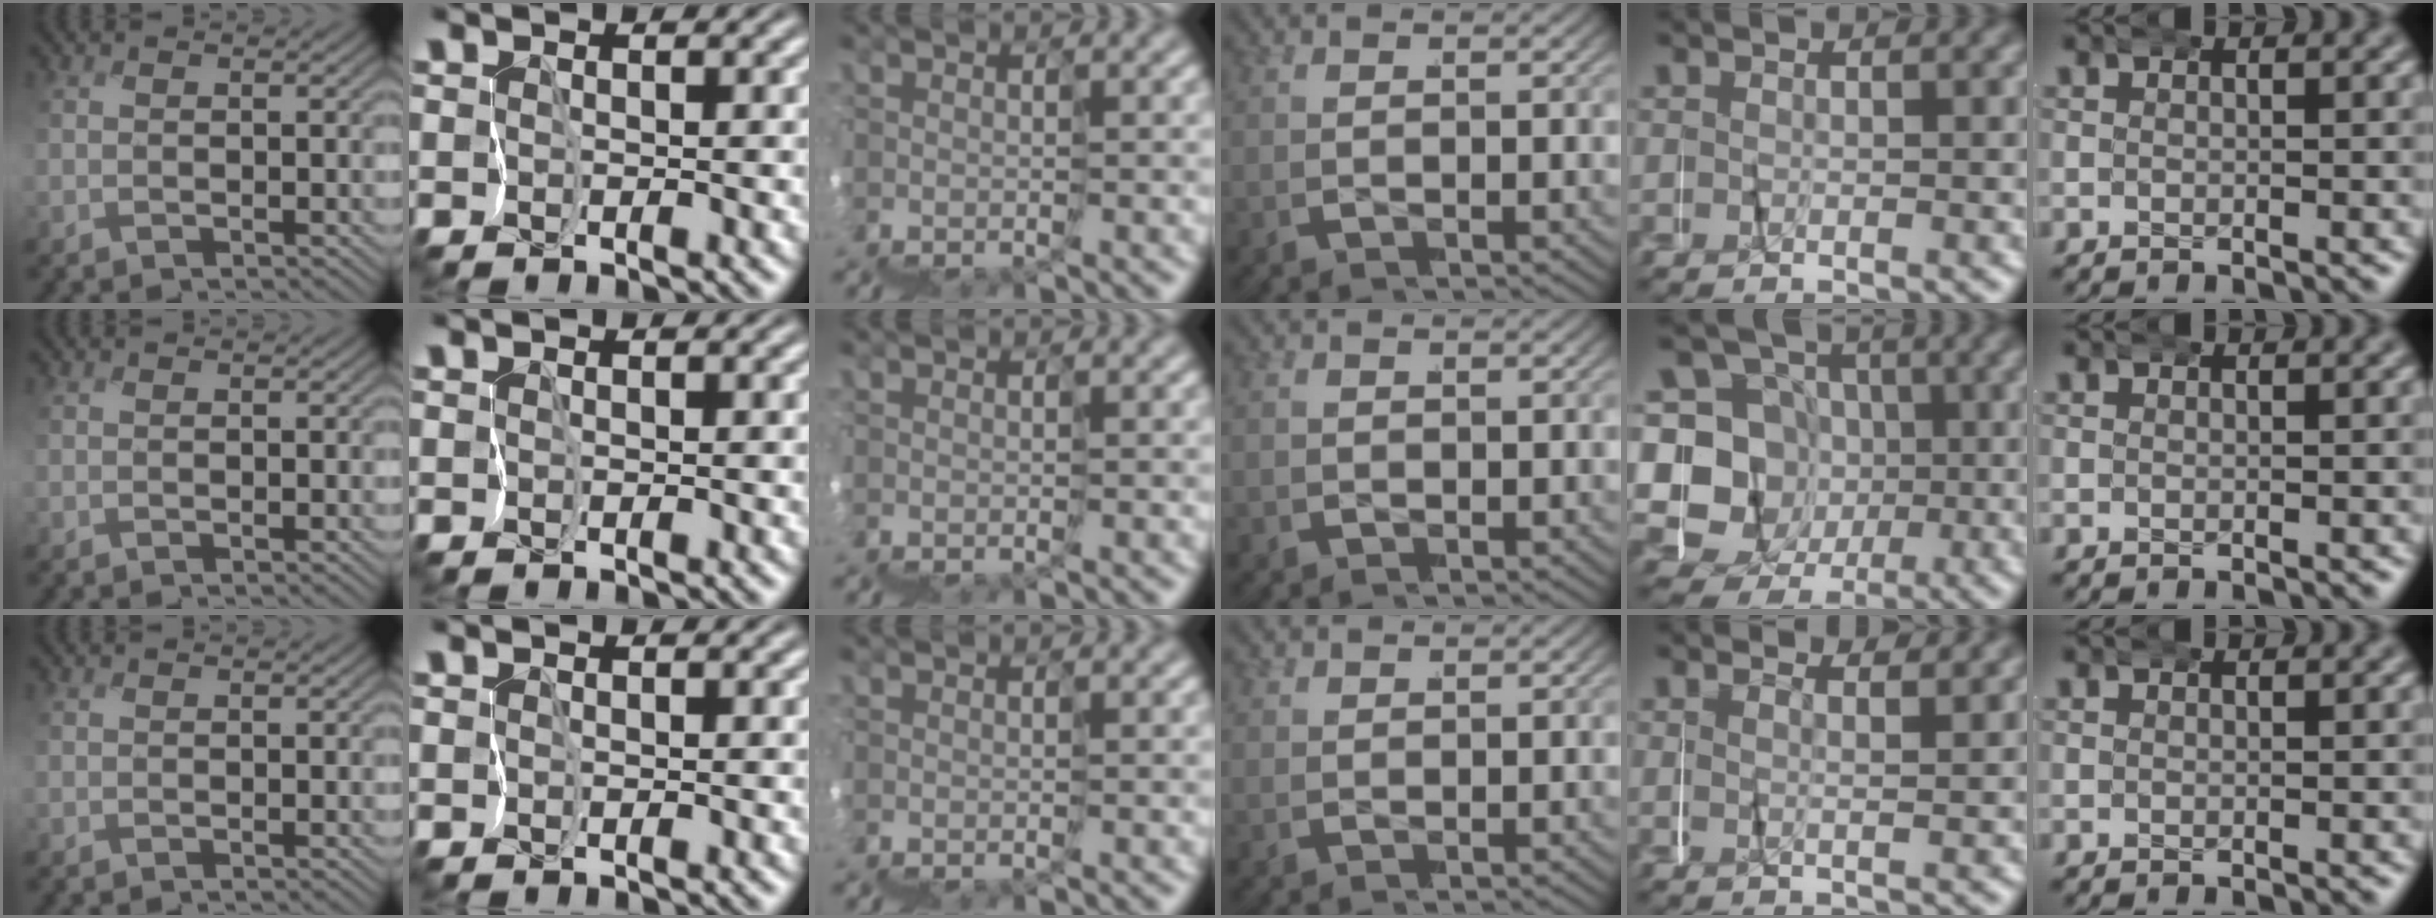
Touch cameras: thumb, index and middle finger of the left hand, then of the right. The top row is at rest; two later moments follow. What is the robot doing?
{"motion": "wrap", "object": "napkin"}